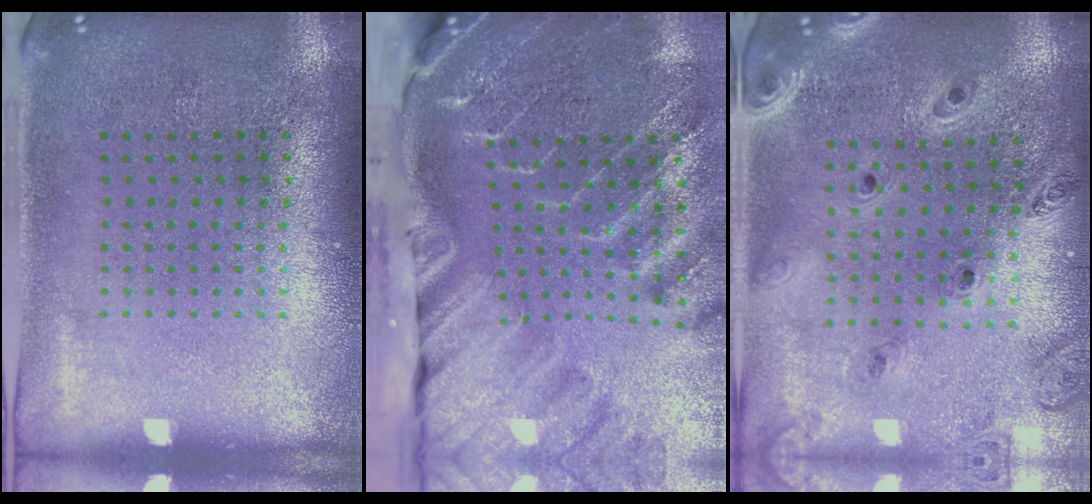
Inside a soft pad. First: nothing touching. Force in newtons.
{"total": 4.4, "press": 3.3, "slide": 2.9}
{"total": 1.4, "press": 1.4, "slide": 0.1}